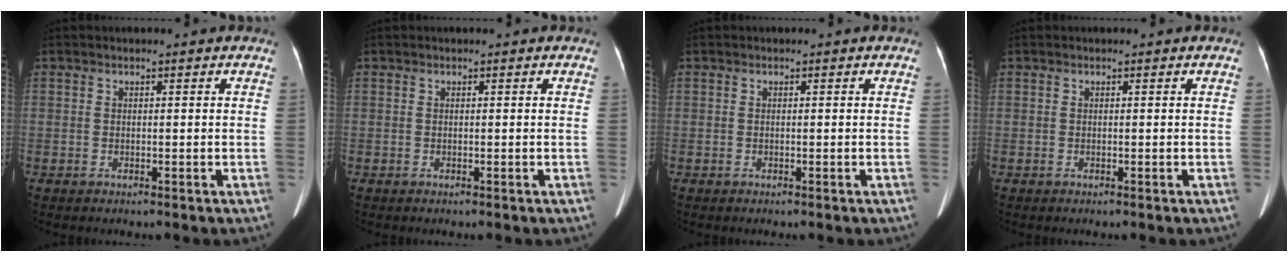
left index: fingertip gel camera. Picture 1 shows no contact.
{"total": 0.0}
{"total": 0.0}
{"total": 0.0}